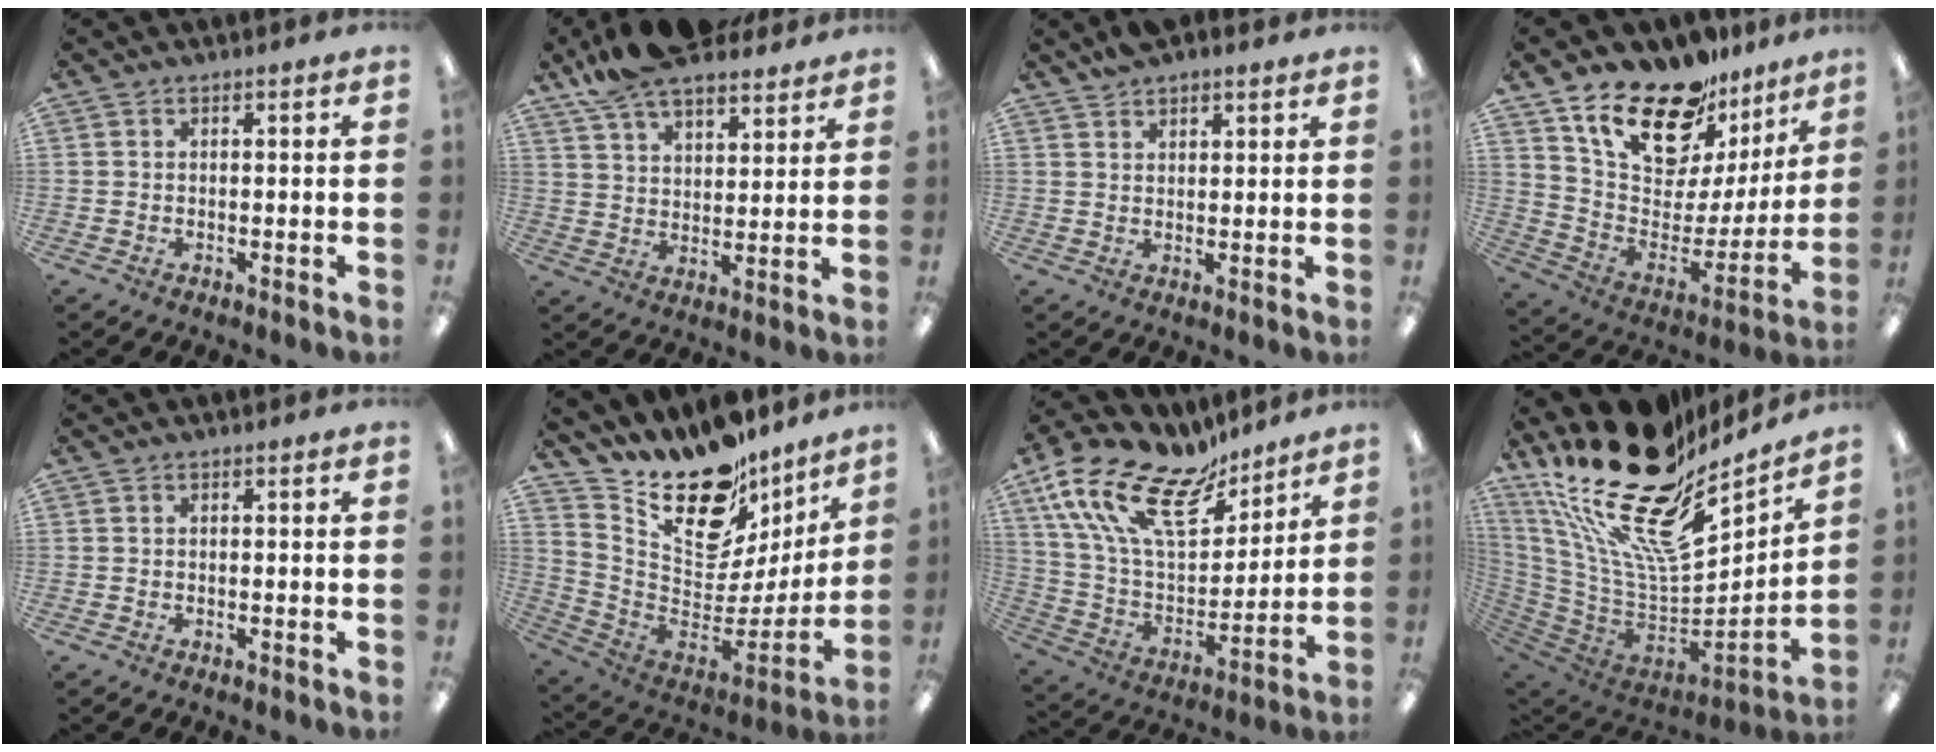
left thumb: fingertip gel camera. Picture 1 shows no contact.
{"total": 11.6, "force": [9.8, 4.1, 4.7], "torque": [-0.097, -0.051, 0.184]}
{"total": 3.3, "force": [2.9, 1.2, 0.7], "torque": [-0.019, -0.008, 0.058]}
{"total": 21.4, "force": [16.9, 9.1, 9.5], "torque": [-0.176, -0.114, 0.302]}
{"total": 0.0}
{"total": 19.8, "force": [15.0, 9.8, 8.6], "torque": [-0.139, -0.119, 0.268]}
{"total": 21.4, "force": [12.9, 10.4, 13.4], "torque": [-0.287, -0.081, 0.227]}
{"total": 28.5, "force": [17.0, 12.9, 19.0], "torque": [-0.334, -0.138, 0.302]}